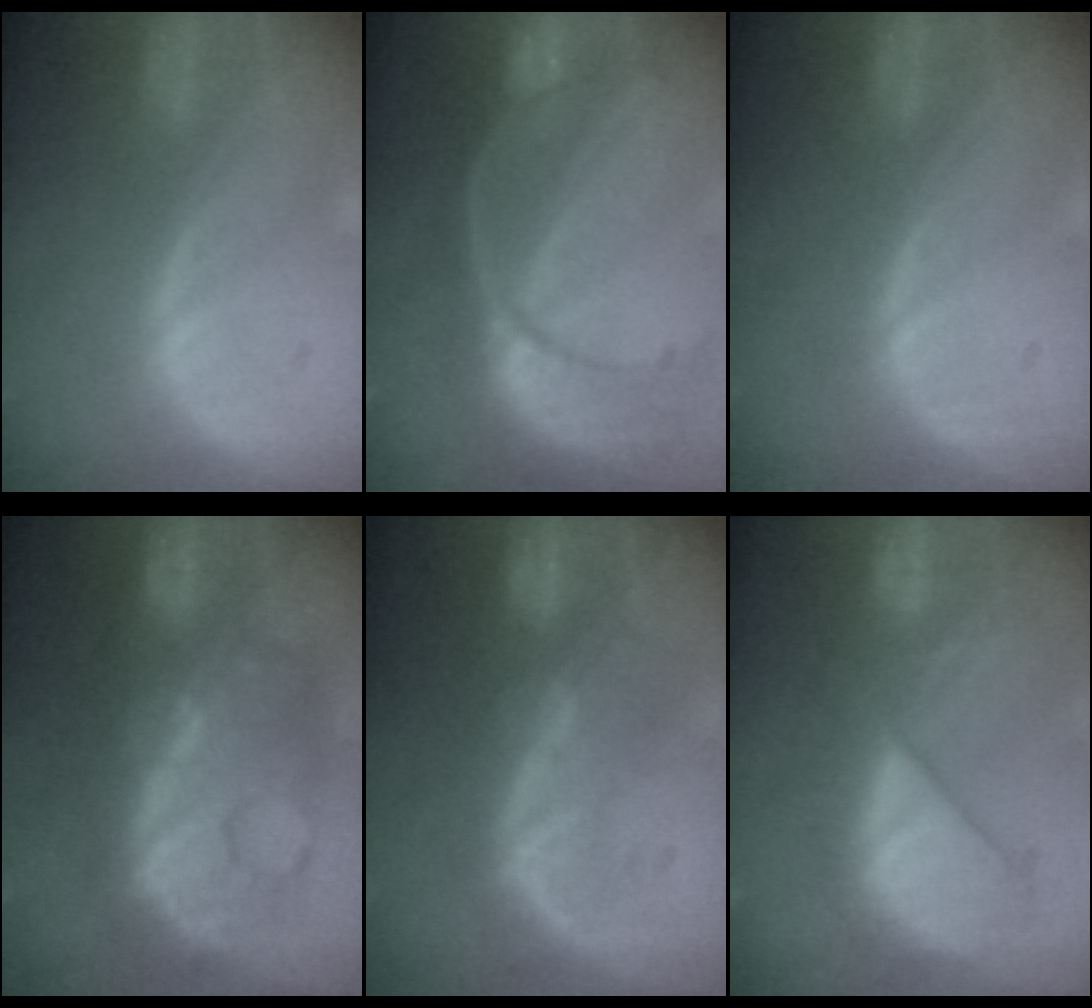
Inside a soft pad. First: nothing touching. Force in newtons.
{"total": 11.3, "press": 9.5, "slide": 6.1}
{"total": 0.0}
{"total": 12.4, "press": 12.3, "slide": 1.2}
{"total": 10.0, "press": 8.5, "slide": 5.3}
{"total": 9.7, "press": 9.3, "slide": 3.0}